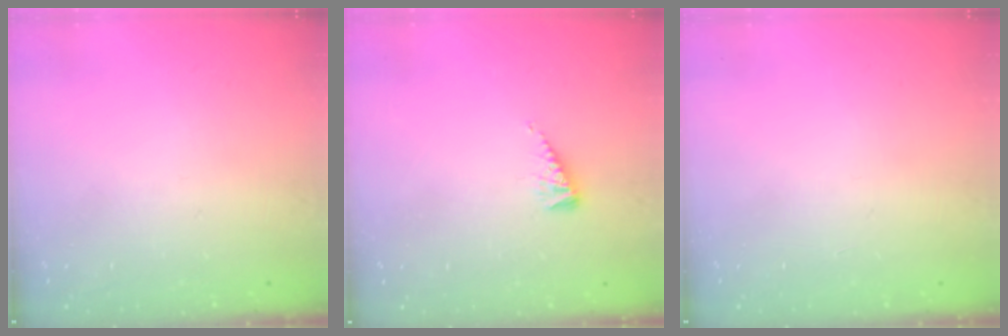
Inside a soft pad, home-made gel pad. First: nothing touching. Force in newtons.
{"total": 5.0, "press": 5.0, "slide": 0.4}
{"total": 0.0}